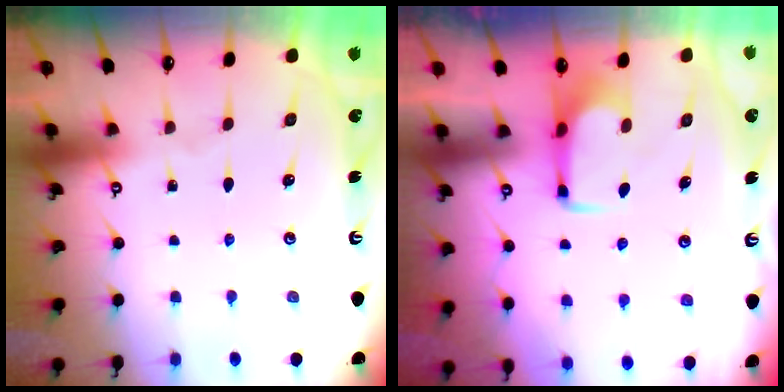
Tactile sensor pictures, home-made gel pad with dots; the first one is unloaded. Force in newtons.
{"total": 1.7, "press": 1.7, "slide": 0.4}